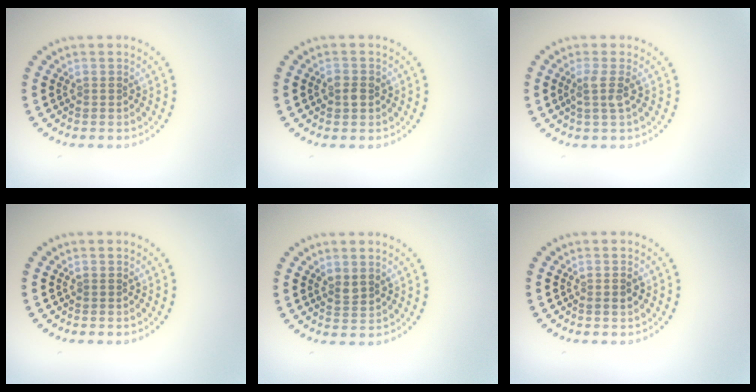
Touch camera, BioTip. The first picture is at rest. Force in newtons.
{"total": 1.4, "press": 1.4, "slide": 0.3}
{"total": 1.8, "press": 1.3, "slide": 1.3}
{"total": 0.0}
{"total": 1.4, "press": 1.2, "slide": 0.7}
{"total": 1.0, "press": 0.9, "slide": 0.3}